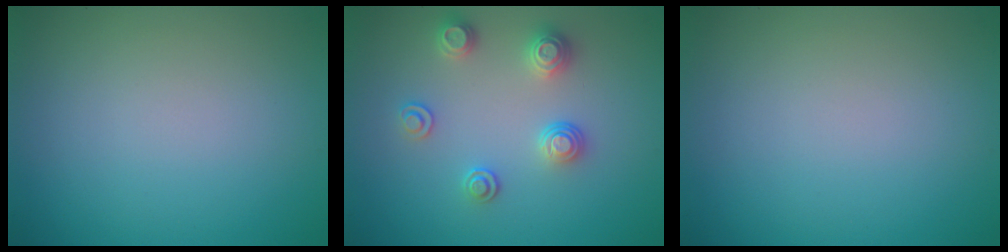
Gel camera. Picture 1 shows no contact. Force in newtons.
{"total": 2.6, "press": 2.6, "slide": 0.4}
{"total": 0.0}